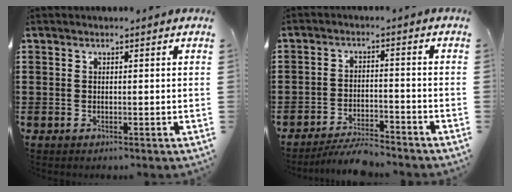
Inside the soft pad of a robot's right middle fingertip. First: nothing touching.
{"total": 4.8, "force": [-4.6, 0.6, 1.4], "torque": [-0.023, 0.005, -0.090]}